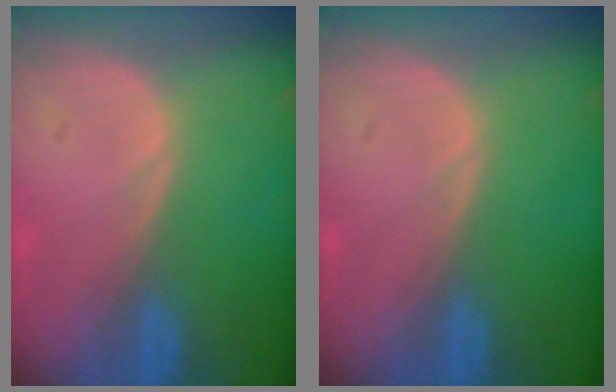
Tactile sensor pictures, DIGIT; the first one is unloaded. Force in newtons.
{"total": 0.0}